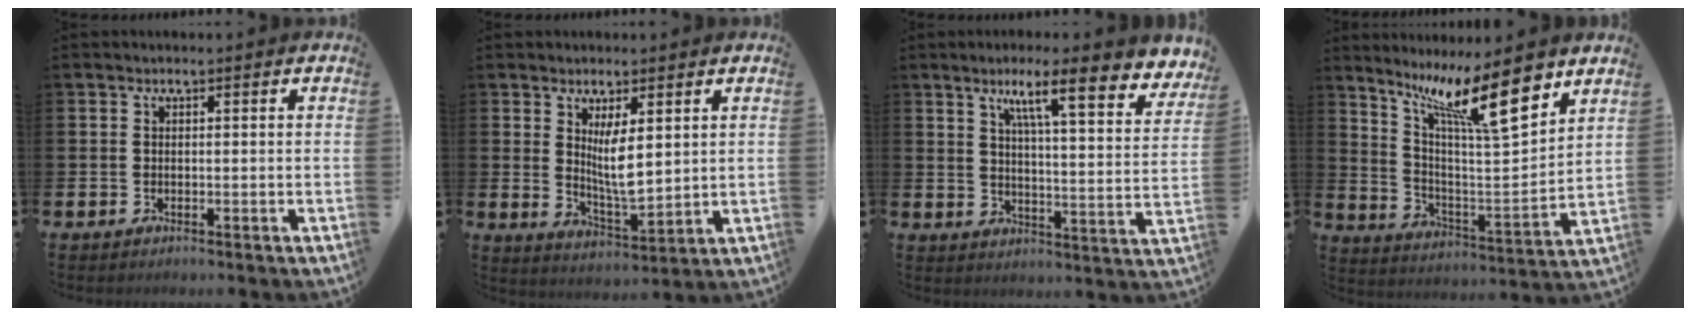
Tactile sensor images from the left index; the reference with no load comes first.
{"total": 5.5, "force": [2.6, 1.6, 4.6], "torque": [-0.068, -0.028, 0.041]}
{"total": 9.4, "force": [6.8, 1.6, 6.3], "torque": [-0.101, -0.047, 0.105]}
{"total": 14.1, "force": [9.7, 3.1, 9.8], "torque": [-0.181, -0.047, 0.160]}